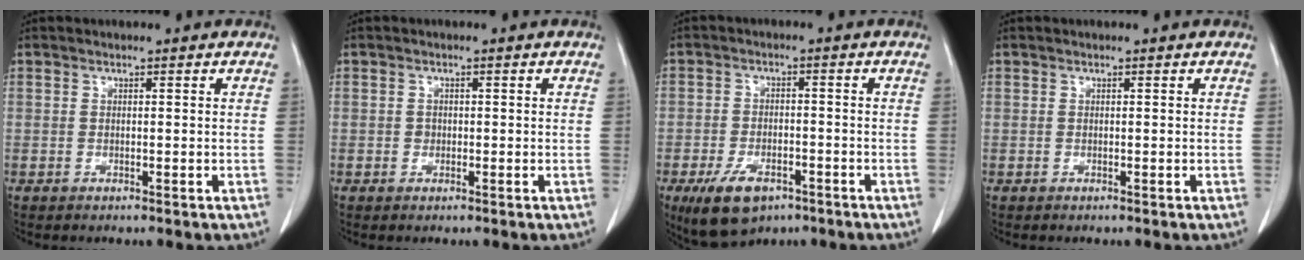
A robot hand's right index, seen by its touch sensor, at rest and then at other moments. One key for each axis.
{"total": 0.9, "fx": -0.1, "fy": 0.8, "fz": 0.3, "tx": -0.003, "ty": 0.003, "tz": -0.002}
{"total": 8.0, "fx": -4.8, "fy": 4.1, "fz": 4.8, "tx": -0.092, "ty": -0.006, "tz": -0.075}
{"total": 0.0}